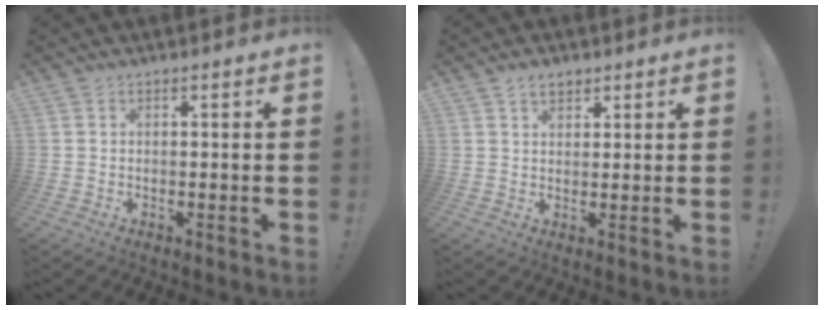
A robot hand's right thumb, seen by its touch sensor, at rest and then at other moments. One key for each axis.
{"total": 3.4, "fx": 2.3, "fy": 2.0, "fz": 1.6, "tx": -0.021, "ty": -0.008, "tz": 0.041}